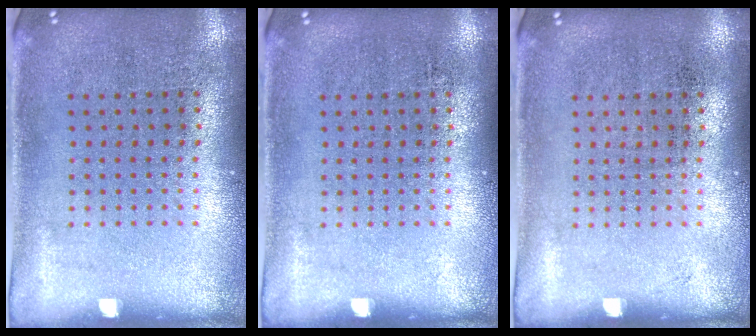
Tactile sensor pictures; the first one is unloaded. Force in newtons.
{"total": 0.0}
{"total": 0.0}